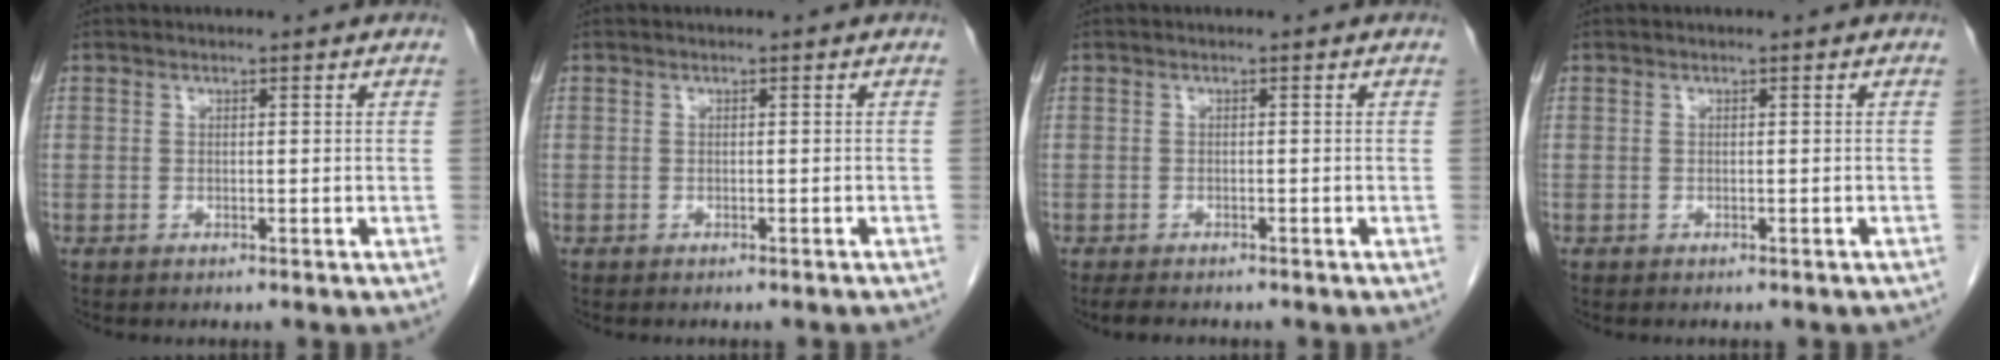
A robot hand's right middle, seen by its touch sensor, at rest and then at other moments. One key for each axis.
{"total": 2.0, "fx": -1.9, "fy": 0.2, "fz": 0.8, "tx": -0.014, "ty": -0.001, "tz": -0.021}
{"total": 3.1, "fx": -2.6, "fy": 0.9, "fz": 1.4, "tx": -0.027, "ty": -0.009, "tz": -0.034}
{"total": 2.2, "fx": -1.9, "fy": 0.8, "fz": 0.9, "tx": -0.015, "ty": -0.003, "tz": -0.019}